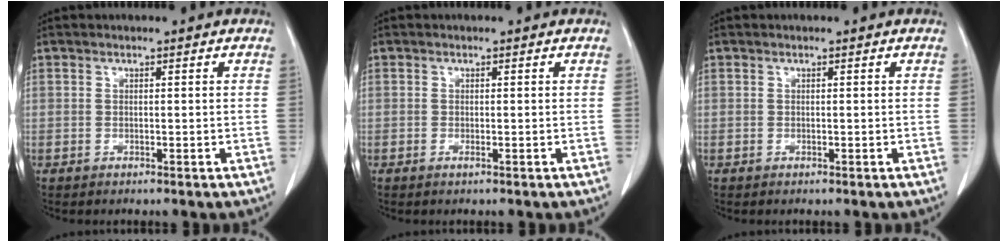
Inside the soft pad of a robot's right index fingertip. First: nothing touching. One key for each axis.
{"total": 0.9, "fx": -0.3, "fy": 0.4, "fz": 0.7, "tx": -0.016, "ty": -0.002, "tz": -0.003}
{"total": 0.0}